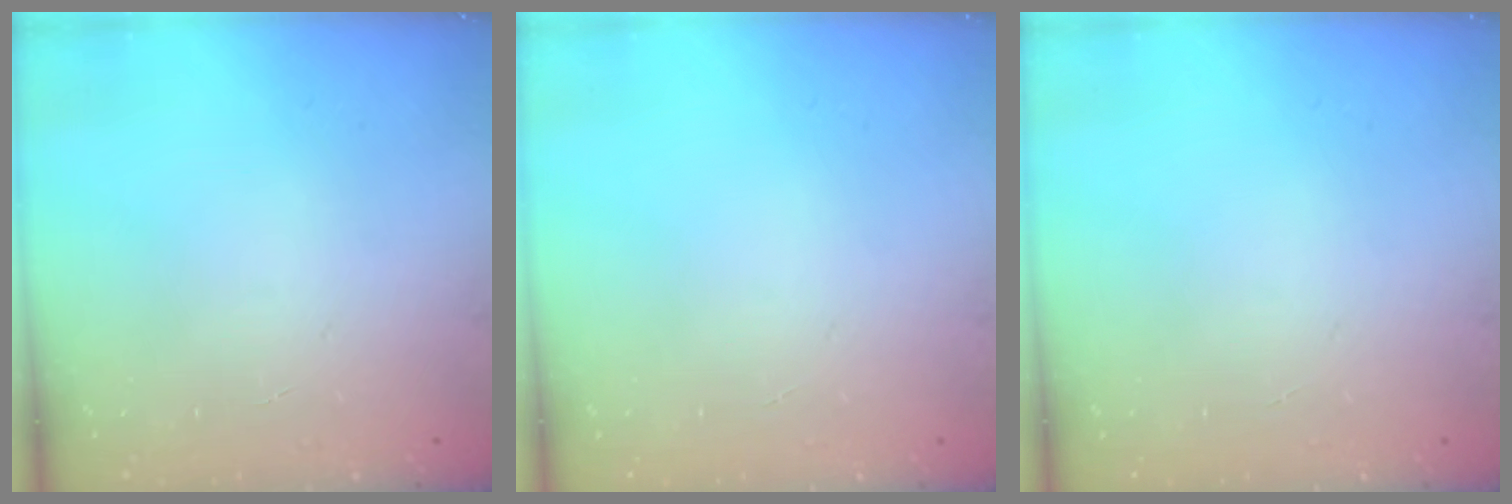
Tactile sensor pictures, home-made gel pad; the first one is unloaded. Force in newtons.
{"total": 0.0}
{"total": 0.0}